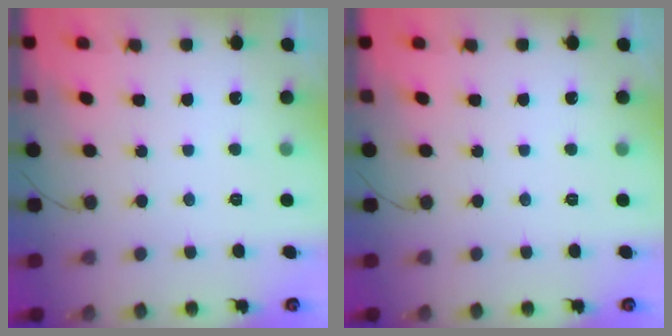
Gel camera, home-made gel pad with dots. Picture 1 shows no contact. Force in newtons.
{"total": 0.0}